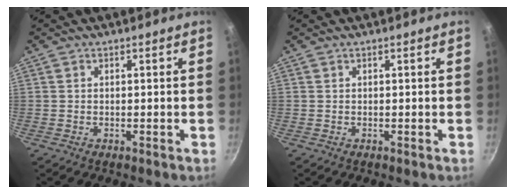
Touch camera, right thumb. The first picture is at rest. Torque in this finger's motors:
{"motor_torque": [-0.14, -0.07, -0.04, -0.04, 0.00]}